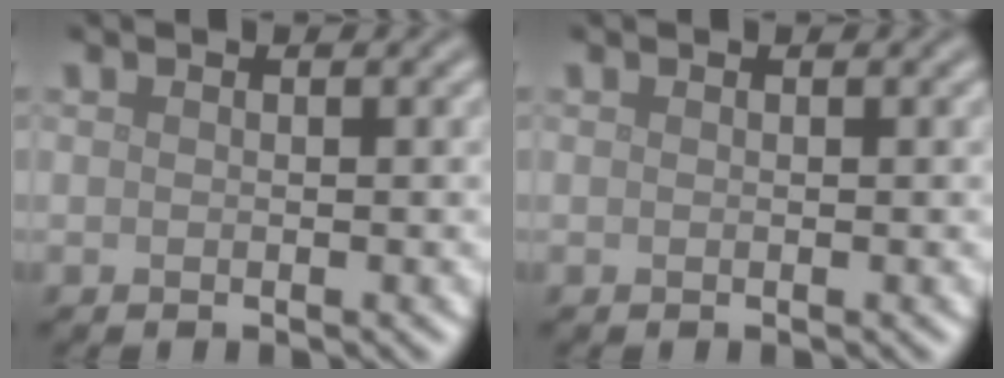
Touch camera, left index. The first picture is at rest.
{"total": 0.0}